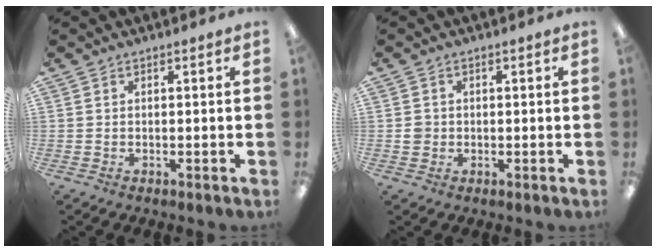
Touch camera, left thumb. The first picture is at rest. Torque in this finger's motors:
{"motor_torque": [-0.09, 0.20, 0.10, -0.19, -0.01]}